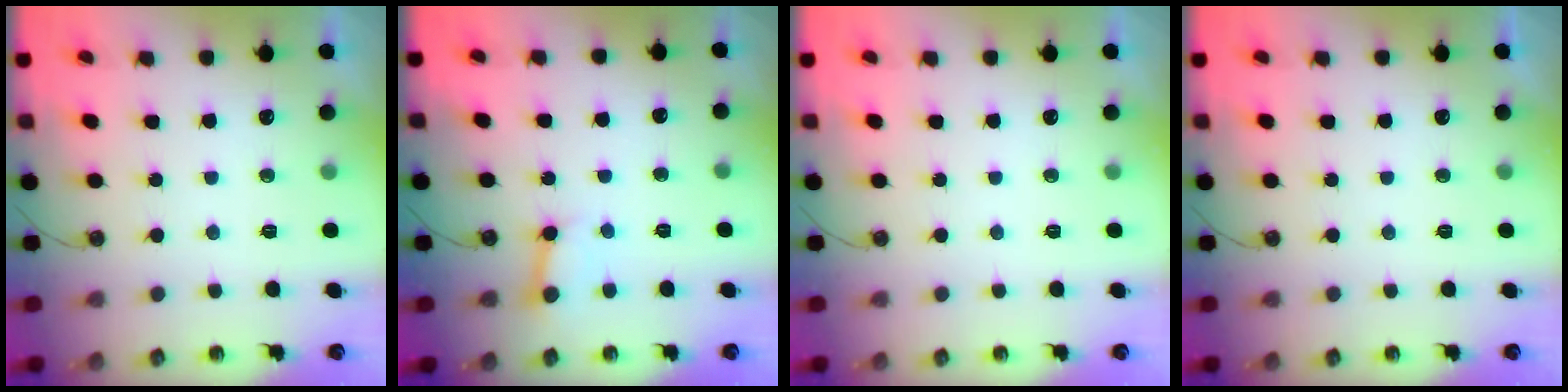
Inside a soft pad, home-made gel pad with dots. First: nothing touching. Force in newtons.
{"total": 4.4, "press": 4.3, "slide": 0.7}
{"total": 0.0}
{"total": 0.0}